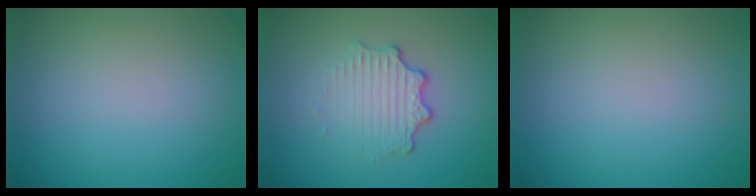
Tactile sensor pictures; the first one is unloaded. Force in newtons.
{"total": 3.4, "press": 2.5, "slide": 2.2}
{"total": 0.0}